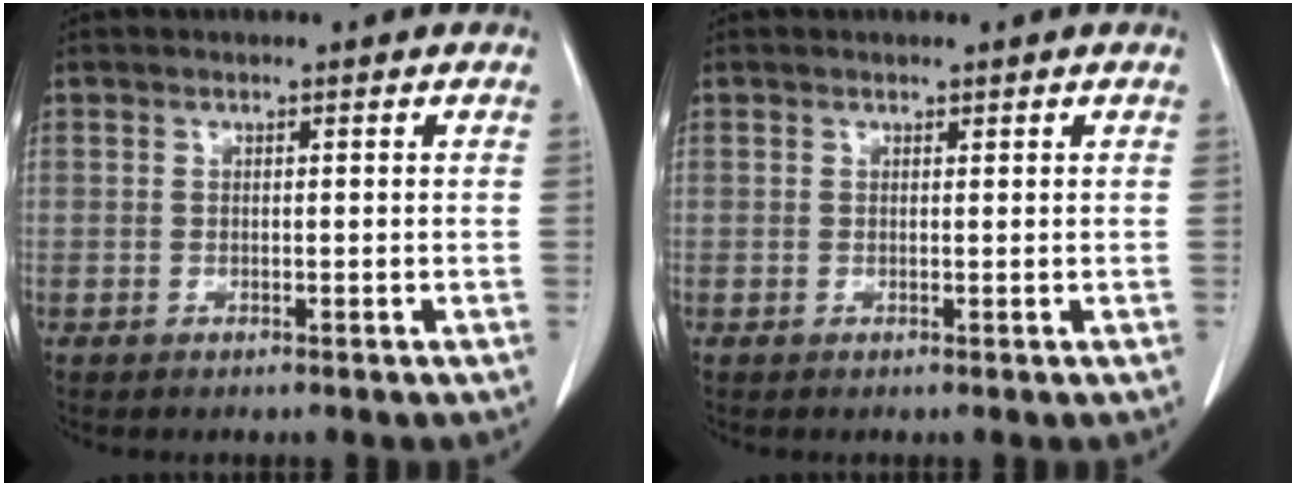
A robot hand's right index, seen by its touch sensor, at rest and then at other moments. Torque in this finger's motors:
{"motor_torque": [-0.10, 0.08, 0.02, -0.01]}